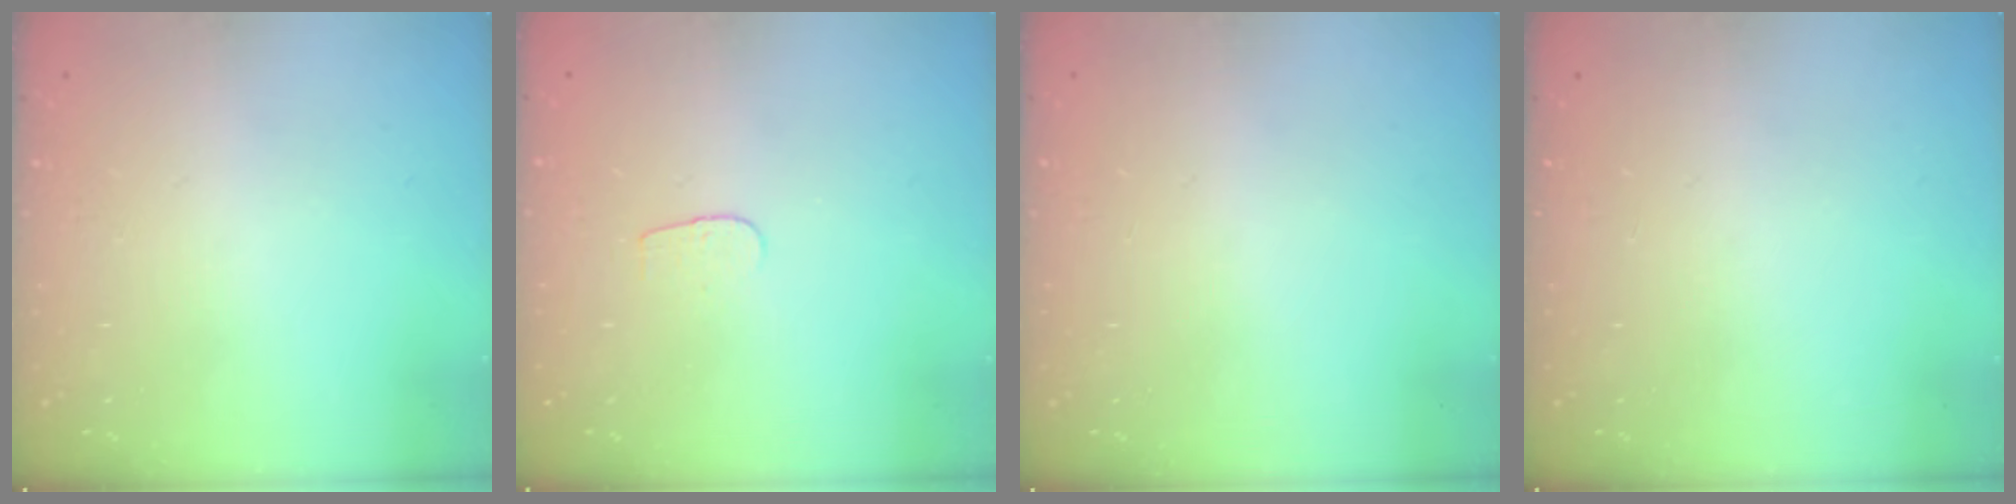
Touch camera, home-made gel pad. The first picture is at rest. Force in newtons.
{"total": 3.7, "press": 3.6, "slide": 0.4}
{"total": 0.6, "press": 0.6, "slide": 0.2}
{"total": 0.0}